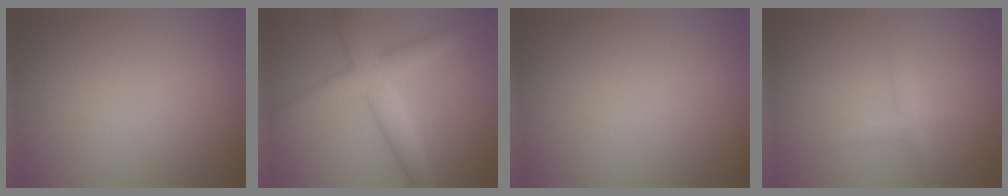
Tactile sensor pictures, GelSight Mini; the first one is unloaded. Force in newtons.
{"total": 4.7, "press": 4.7, "slide": 0.1}
{"total": 0.0}
{"total": 1.3, "press": 1.3, "slide": 0.1}